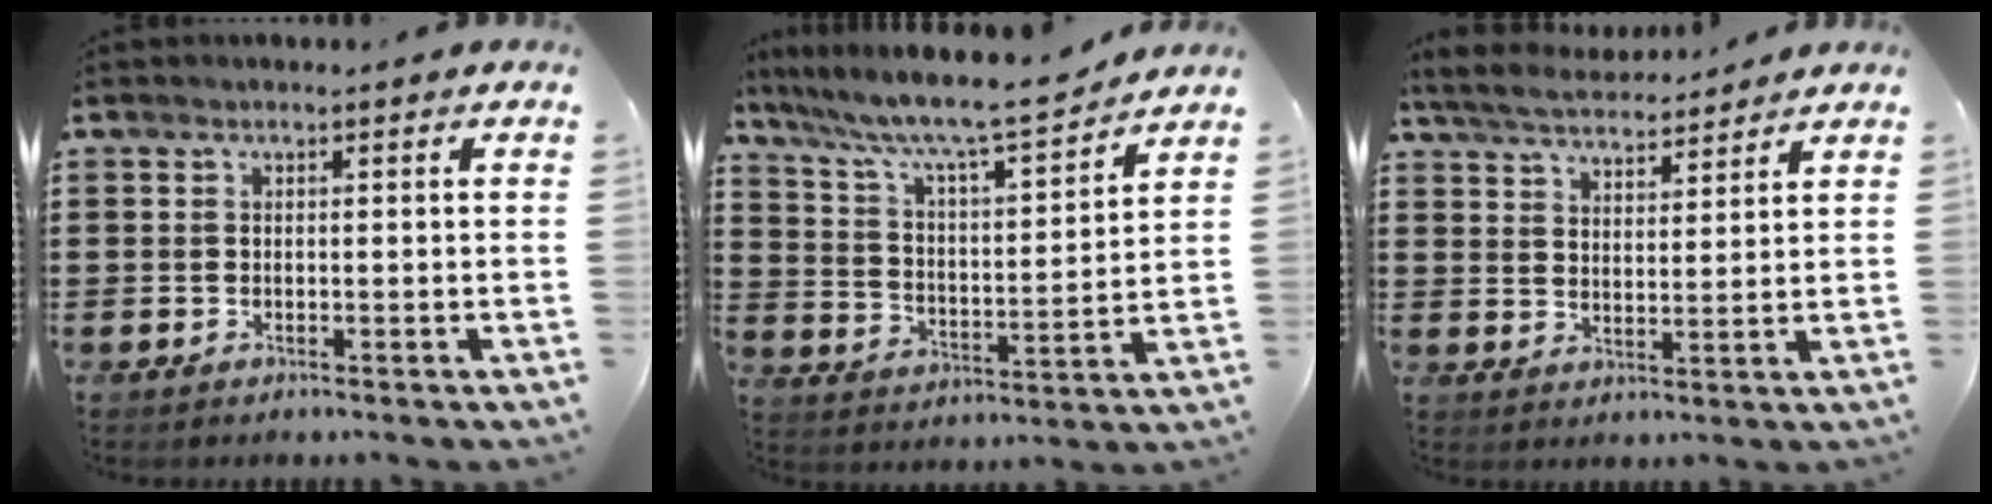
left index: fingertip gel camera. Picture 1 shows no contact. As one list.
[{"total": 7.8, "force": [6.8, 0.5, 3.8], "torque": [-0.102, -0.045, 0.108]}, {"total": 5.0, "force": [4.8, 0.7, 1.0], "torque": [-0.040, -0.021, 0.085]}]